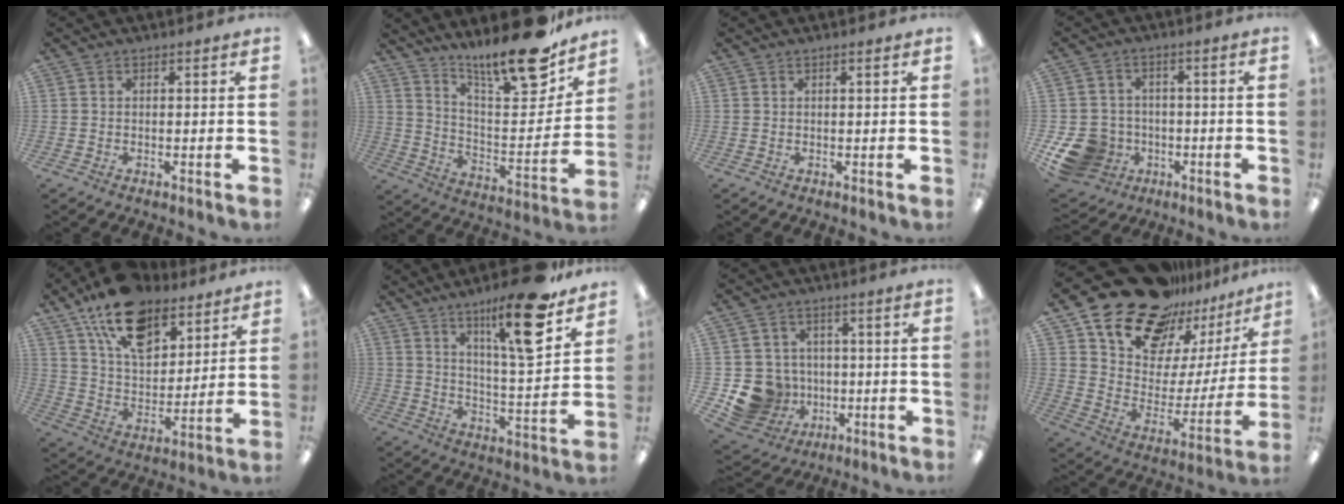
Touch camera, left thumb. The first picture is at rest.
{"total": 20.4, "force": [17.0, 3.9, 10.5], "torque": [-0.166, -0.127, 0.281]}
{"total": 0.7, "force": [0.4, 0.0, 0.6], "torque": [-0.012, 0.000, 0.006]}
{"total": 10.8, "force": [-4.3, 9.0, 4.1], "torque": [-0.103, 0.027, -0.069]}
{"total": 17.9, "force": [11.9, 9.8, 9.1], "torque": [-0.156, -0.059, 0.216]}
{"total": 17.8, "force": [12.1, 3.3, 12.7], "torque": [-0.200, -0.067, 0.183]}
{"total": 11.2, "force": [-2.9, 10.4, 2.9], "torque": [-0.083, 0.019, -0.039]}
{"total": 21.3, "force": [17.8, 10.1, 5.8], "torque": [-0.107, -0.138, 0.319]}